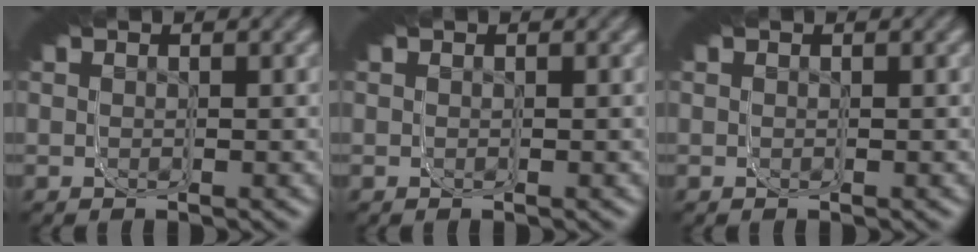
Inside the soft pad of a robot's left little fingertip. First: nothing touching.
{"total": 0.0}
{"total": 0.0}